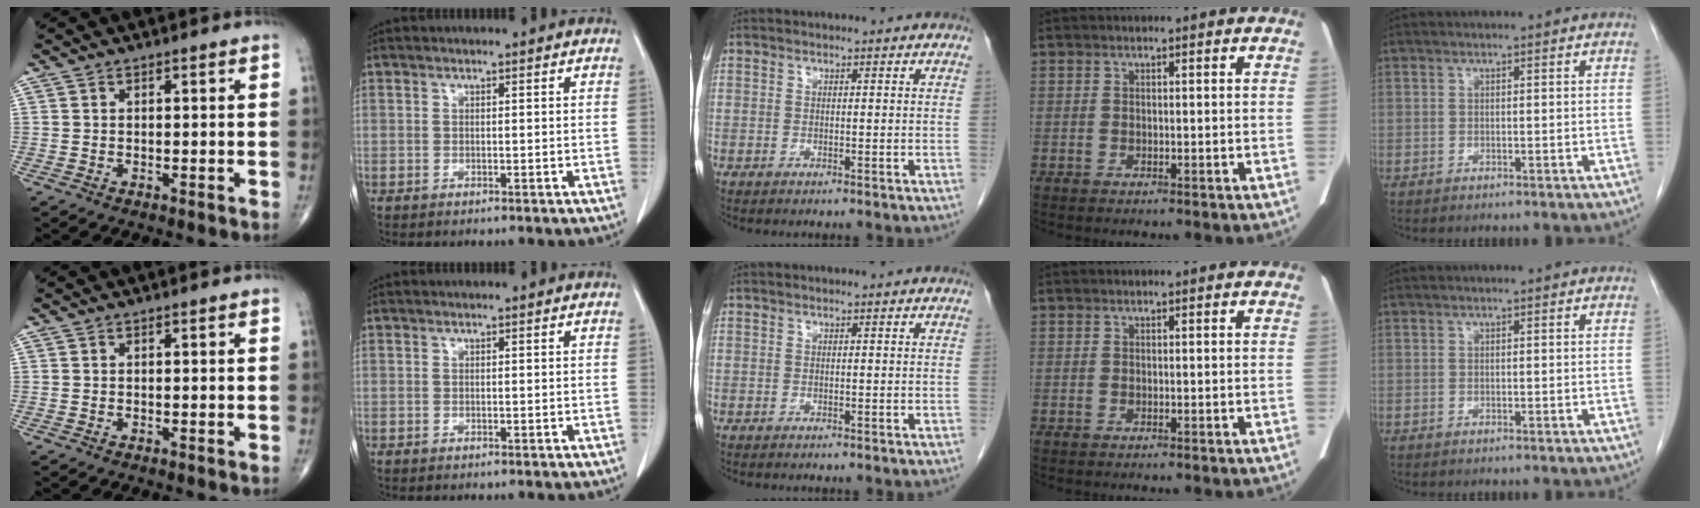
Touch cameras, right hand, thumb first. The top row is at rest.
{}